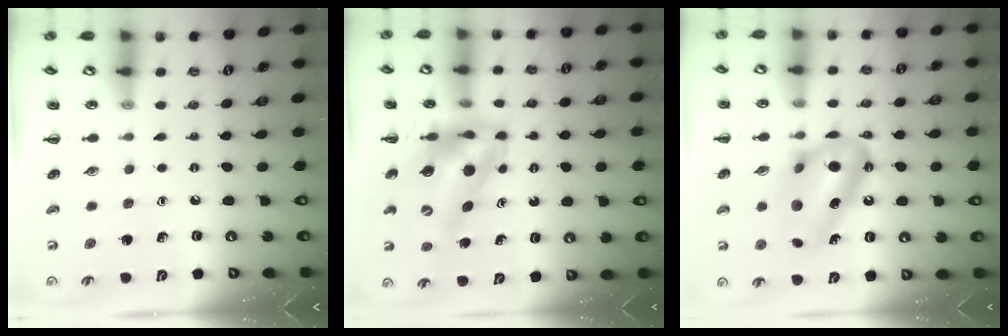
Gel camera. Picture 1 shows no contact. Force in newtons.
{"total": 11.4, "press": 10.9, "slide": 3.6}
{"total": 15.0, "press": 14.9, "slide": 0.3}